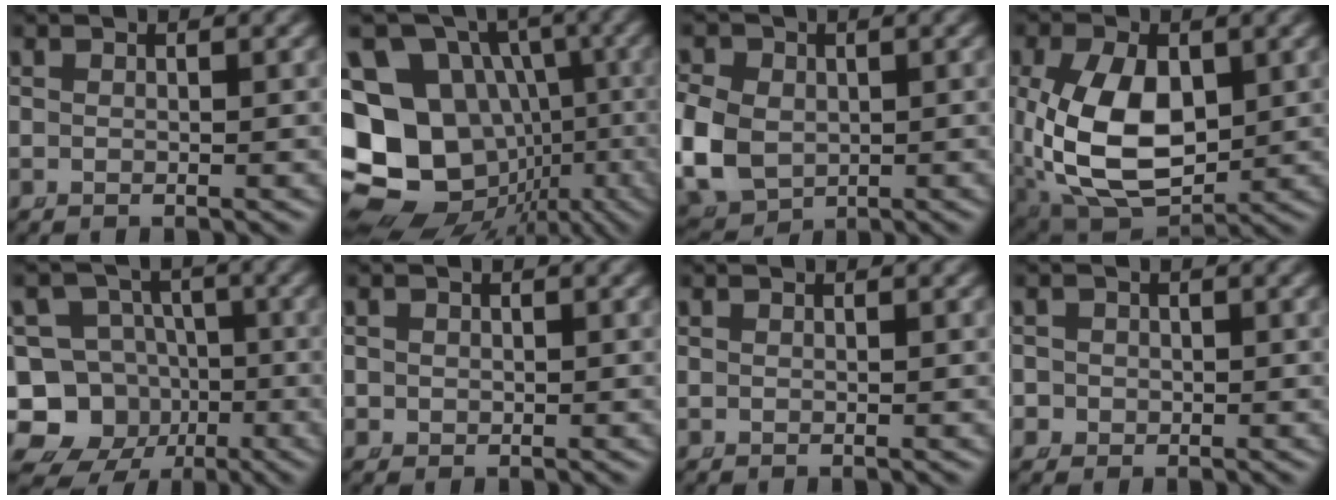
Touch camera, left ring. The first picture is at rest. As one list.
[{"total": 22.2, "force": [-4.3, 19.2, 10.4], "torque": [-0.254, -0.092, -0.057]}, {"total": 8.2, "force": [-1.4, 7.1, 3.8], "torque": [-0.112, -0.044, -0.006]}, {"total": 9.6, "force": [-0.8, 6.2, 7.2], "torque": [-0.164, -0.050, 0.014]}, {"total": 16.7, "force": [-5.1, 15.2, 4.8], "torque": [-0.146, -0.088, -0.077]}, {"total": 1.7, "force": [-0.1, 1.7, 0.4], "torque": [-0.016, -0.011, 0.001]}, {"total": 0.0}, {"total": 2.9, "force": [-0.7, 2.8, 0.4], "torque": [-0.021, -0.012, -0.013]}]